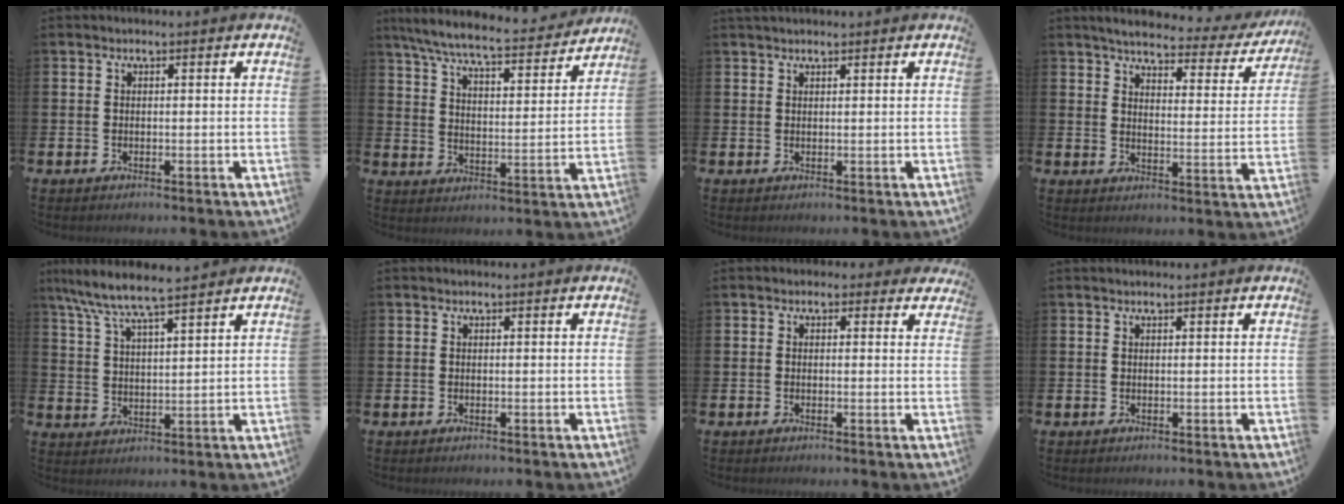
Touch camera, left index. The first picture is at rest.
{"total": 7.9, "force": [7.2, 0.7, 3.2], "torque": [-0.094, -0.046, 0.122]}
{"total": 1.2, "force": [1.1, 0.3, 0.3], "torque": [0.004, -0.002, 0.018]}
{"total": 4.0, "force": [3.6, 0.9, 1.4], "torque": [-0.041, -0.028, 0.054]}
{"total": 6.9, "force": [6.4, 0.3, 2.7], "torque": [-0.079, -0.031, 0.113]}
{"total": 0.0}
{"total": 0.9, "force": [0.2, 0.8, 0.2], "torque": [-0.003, 0.008, 0.002]}
{"total": 0.0}